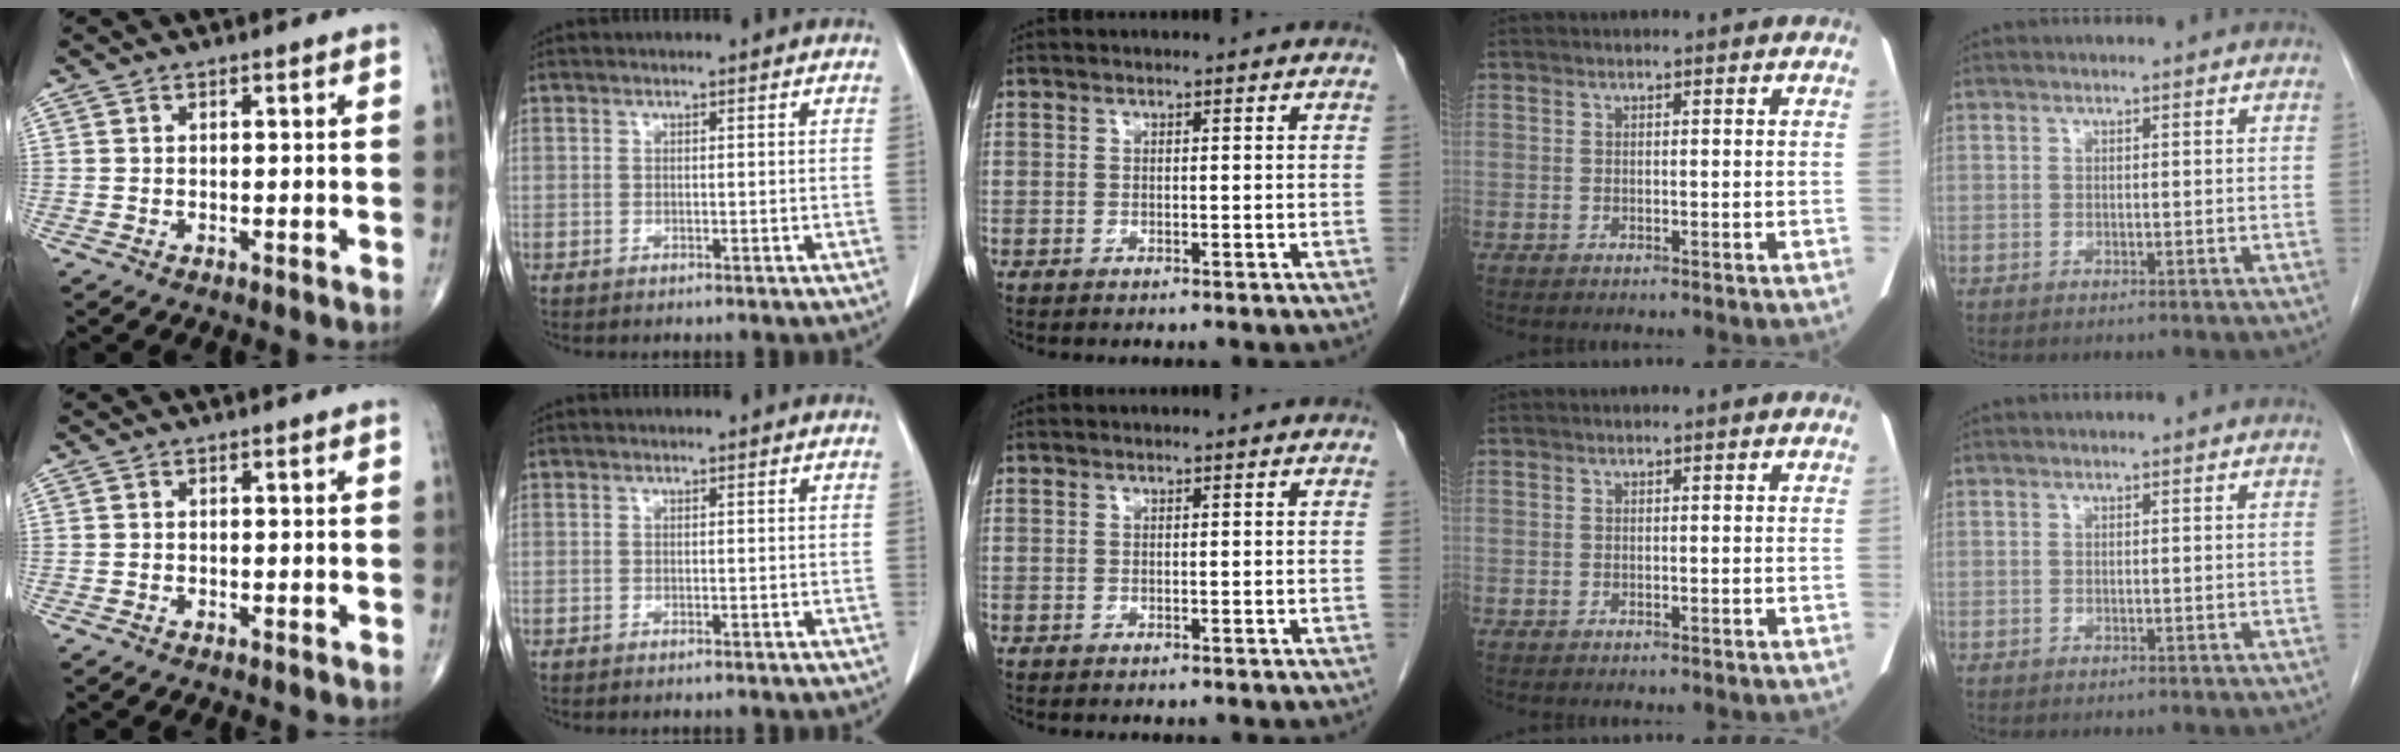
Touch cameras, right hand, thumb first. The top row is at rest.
{}